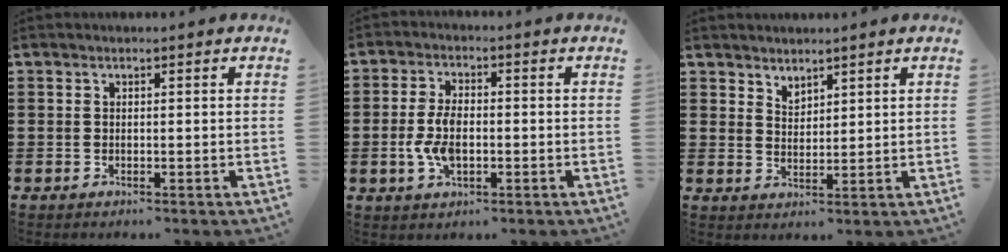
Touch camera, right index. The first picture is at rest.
{"total": 5.6, "force": [-0.9, 3.0, 4.6], "torque": [-0.113, -0.004, -0.022]}
{"total": 2.6, "force": [2.4, 0.8, -0.3], "torque": [-0.001, -0.001, 0.047]}